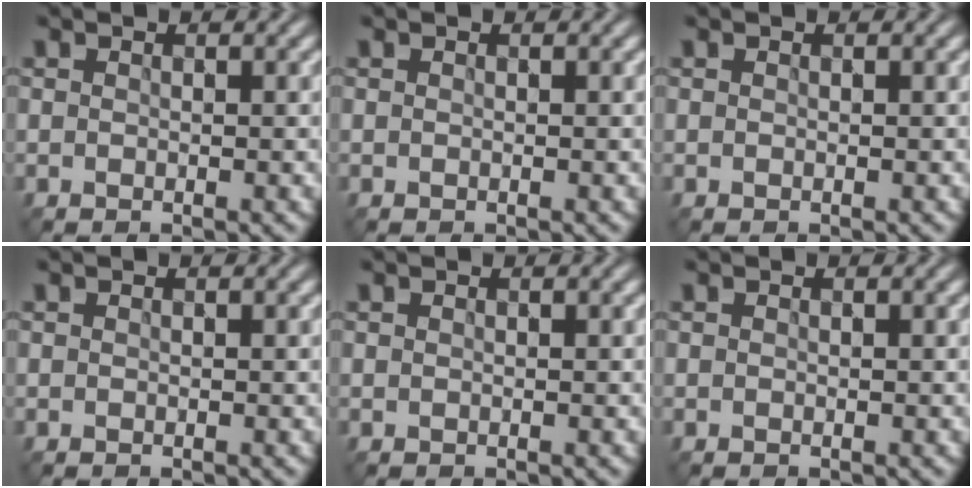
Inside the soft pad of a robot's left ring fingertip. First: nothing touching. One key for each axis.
{"total": 0.0}
{"total": 0.0}
{"total": 0.0}
{"total": 0.0}
{"total": 0.0}